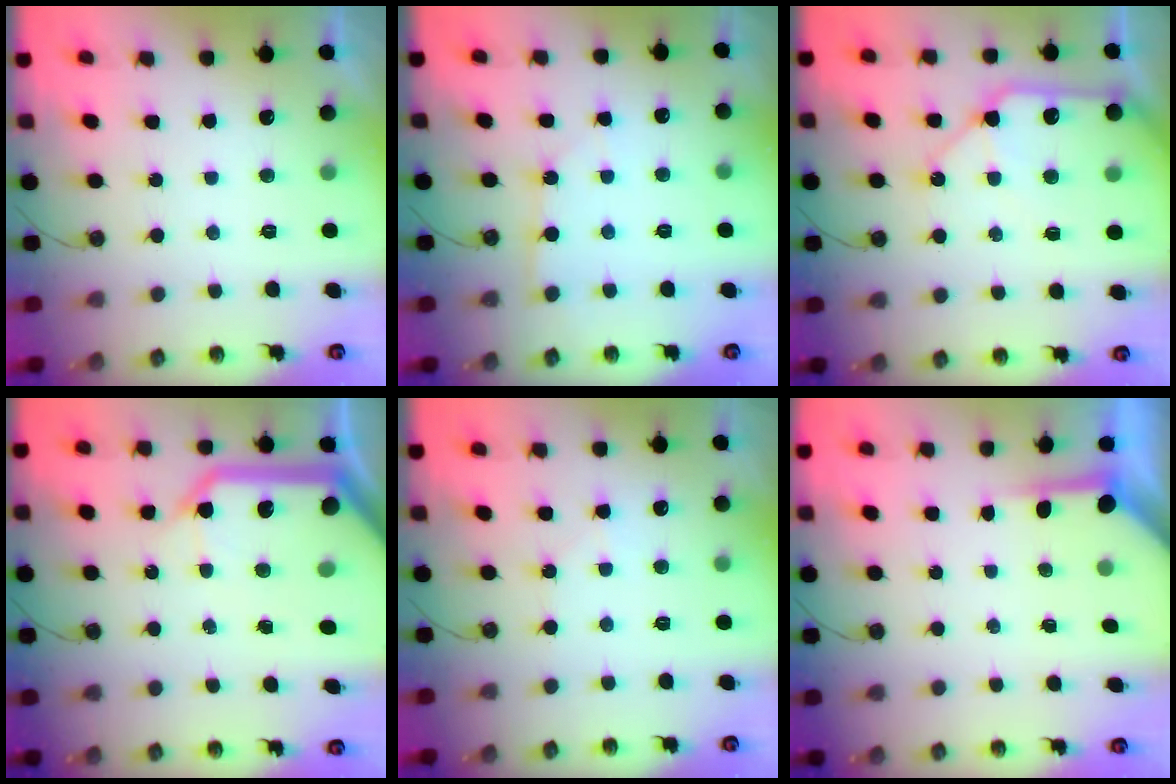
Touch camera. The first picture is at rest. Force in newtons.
{"total": 3.8, "press": 3.8, "slide": 0.5}
{"total": 11.7, "press": 11.6, "slide": 1.6}
{"total": 21.5, "press": 21.3, "slide": 3.1}
{"total": 3.8, "press": 3.8, "slide": 0.4}
{"total": 3.9, "press": 3.9, "slide": 0.3}